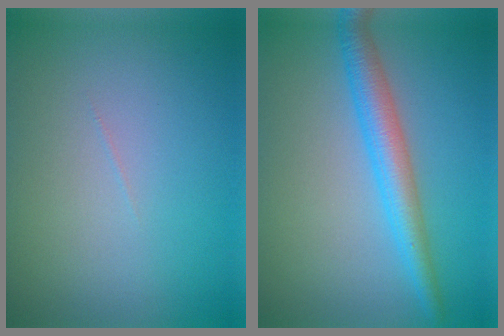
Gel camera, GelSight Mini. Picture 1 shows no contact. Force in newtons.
{"total": 3.9, "press": 3.9, "slide": 0.2}